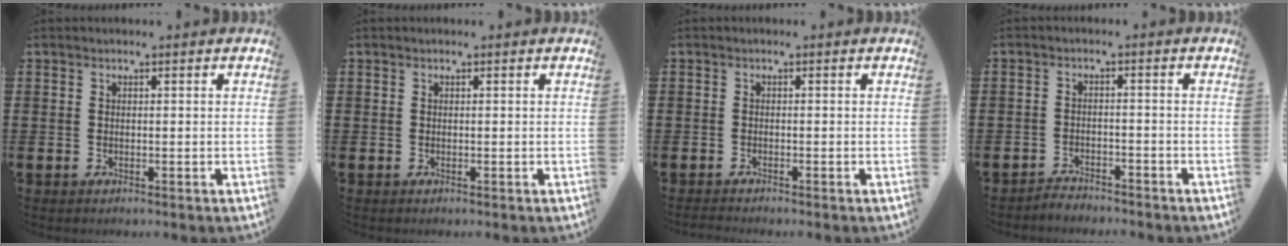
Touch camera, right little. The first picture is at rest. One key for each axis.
{"total": 0.0}
{"total": 0.7, "fx": -0.6, "fy": 0.0, "fz": 0.2, "tx": -0.004, "ty": -0.003, "tz": -0.013}
{"total": 2.1, "fx": -2.1, "fy": 0.2, "fz": -0.3, "tx": -0.002, "ty": 0.005, "tz": -0.048}